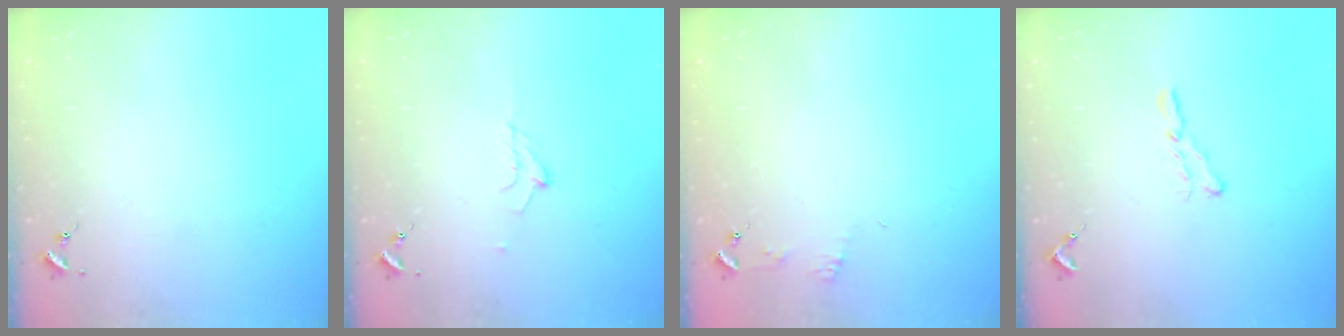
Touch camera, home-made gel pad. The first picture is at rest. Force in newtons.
{"total": 7.2, "press": 7.1, "slide": 1.3}
{"total": 4.0, "press": 3.9, "slide": 0.4}
{"total": 6.2, "press": 6.2, "slide": 0.3}